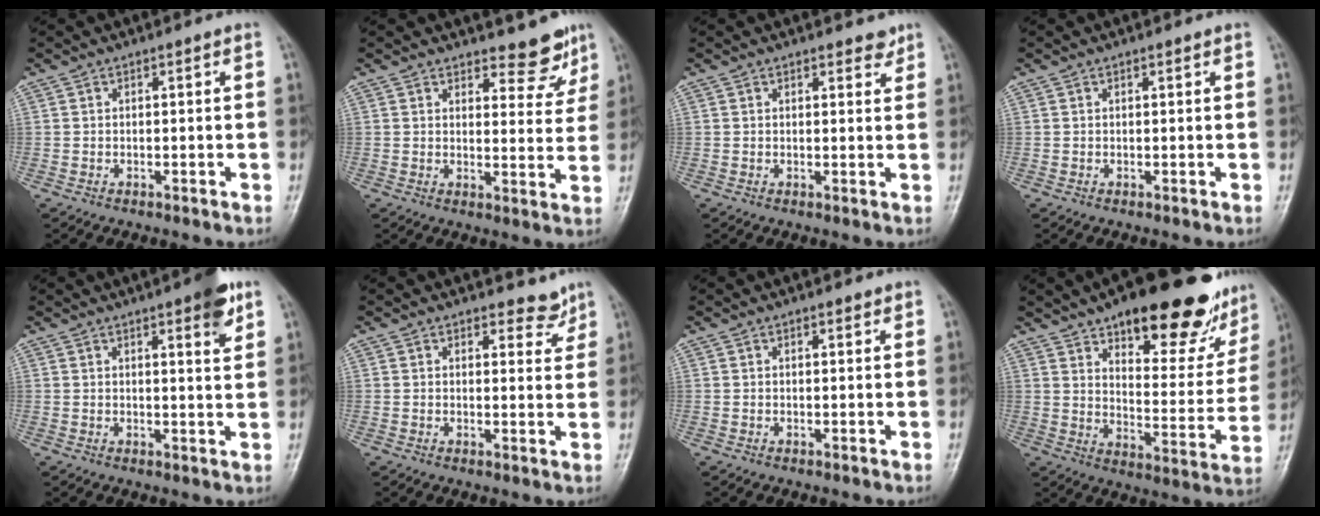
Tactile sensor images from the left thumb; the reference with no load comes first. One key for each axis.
{"total": 6.9, "fx": 5.8, "fy": 2.9, "fz": 2.6, "tx": -0.003, "ty": -0.046, "tz": 0.072}
{"total": 2.2, "fx": 1.8, "fy": 0.9, "fz": 0.8, "tx": 0.005, "ty": -0.012, "tz": 0.021}
{"total": 0.5, "fx": 0.4, "fy": 0.1, "fz": 0.3, "tx": -0.006, "ty": -0.002, "tz": 0.005}
{"total": 6.2, "fx": 3.6, "fy": 1.4, "fz": 4.8, "tx": -0.054, "ty": -0.016, "tz": 0.043}
{"total": 3.8, "fx": 3.3, "fy": 1.7, "fz": 0.9, "tx": 0.012, "ty": -0.026, "tz": 0.041}
{"total": 1.3, "fx": 1.0, "fy": 0.5, "fz": 0.7, "tx": -0.007, "ty": -0.005, "tz": 0.013}
{"total": 26.2, "fx": 17.7, "fy": 9.8, "fz": 16.7, "tx": -0.181, "ty": -0.074, "tz": 0.244}